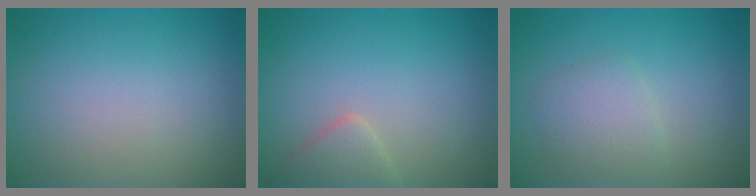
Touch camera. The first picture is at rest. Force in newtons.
{"total": 2.2, "press": 2.2, "slide": 0.2}
{"total": 2.3, "press": 2.3, "slide": 0.1}